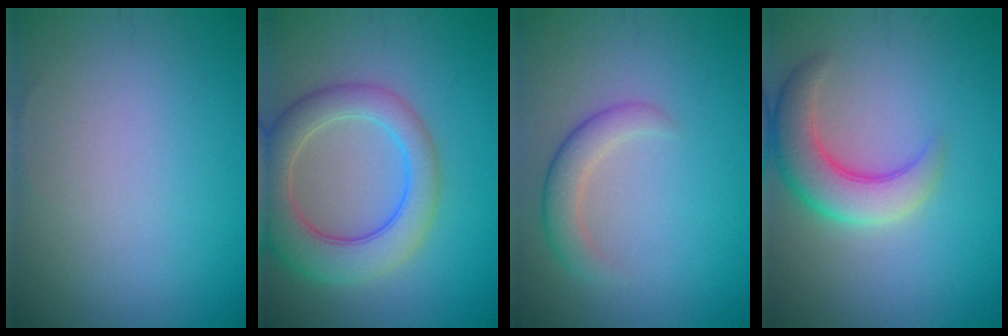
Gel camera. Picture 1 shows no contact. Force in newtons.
{"total": 6.6, "press": 6.5, "slide": 0.6}
{"total": 2.7, "press": 2.7, "slide": 0.2}
{"total": 5.2, "press": 5.2, "slide": 0.3}